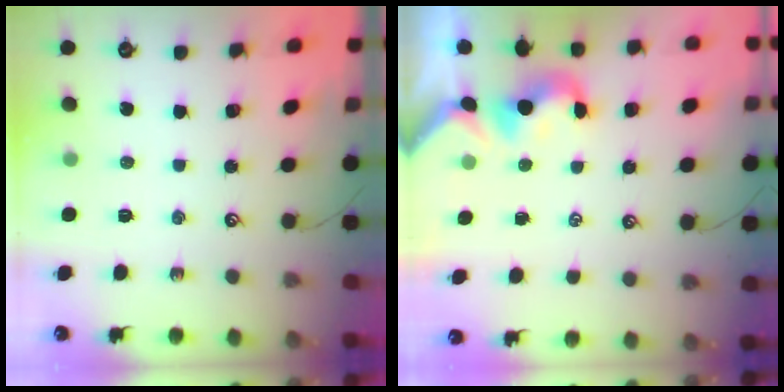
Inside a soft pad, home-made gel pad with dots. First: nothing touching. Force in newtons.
{"total": 1.2, "press": 1.1, "slide": 0.2}